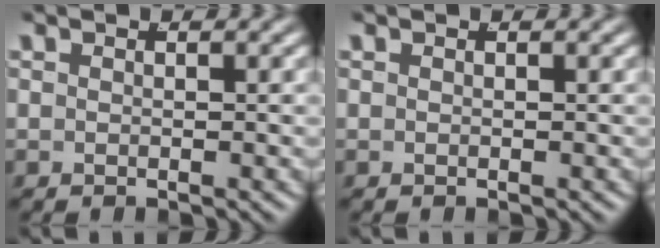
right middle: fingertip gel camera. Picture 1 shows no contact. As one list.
[{"total": 0.0}]